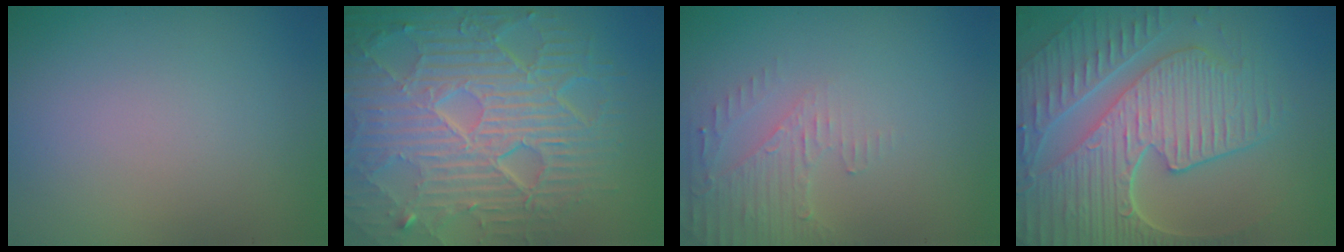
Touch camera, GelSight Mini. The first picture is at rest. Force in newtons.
{"total": 10.9, "press": 6.9, "slide": 8.5}
{"total": 2.6, "press": 2.5, "slide": 0.7}
{"total": 8.8, "press": 6.3, "slide": 6.1}